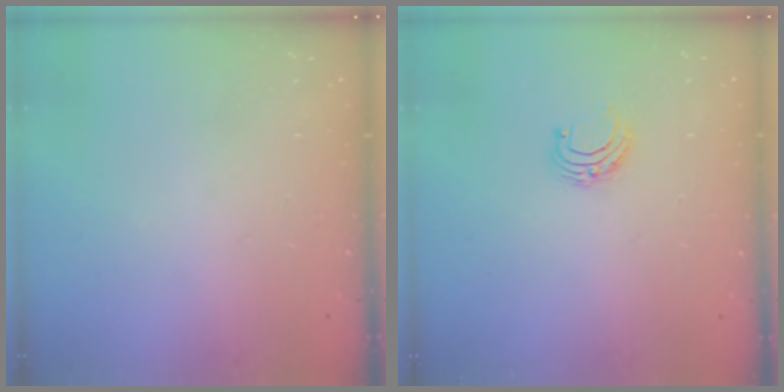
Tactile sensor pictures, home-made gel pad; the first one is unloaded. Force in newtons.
{"total": 5.0, "press": 5.0, "slide": 0.5}